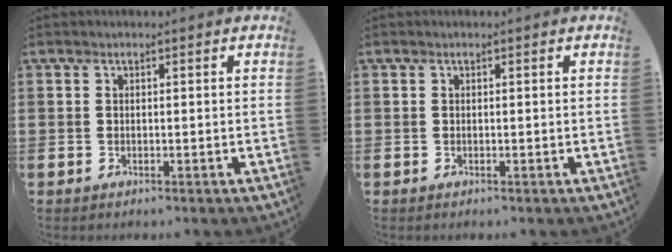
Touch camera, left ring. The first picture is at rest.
{"total": 0.0}